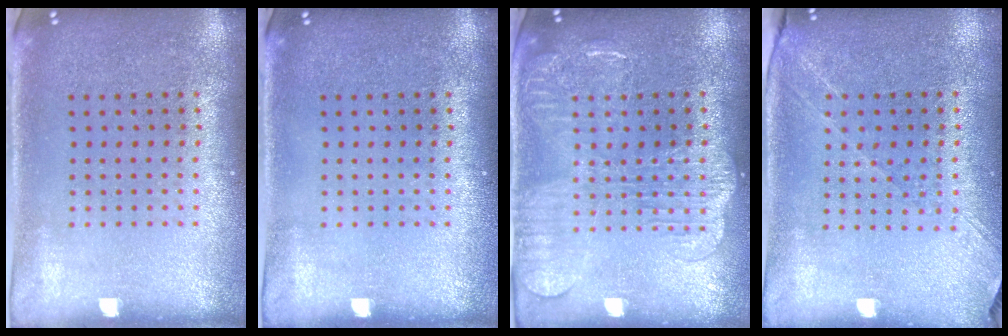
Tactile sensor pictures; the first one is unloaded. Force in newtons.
{"total": 0.0}
{"total": 2.0, "press": 2.0, "slide": 0.4}
{"total": 1.3, "press": 1.2, "slide": 0.5}